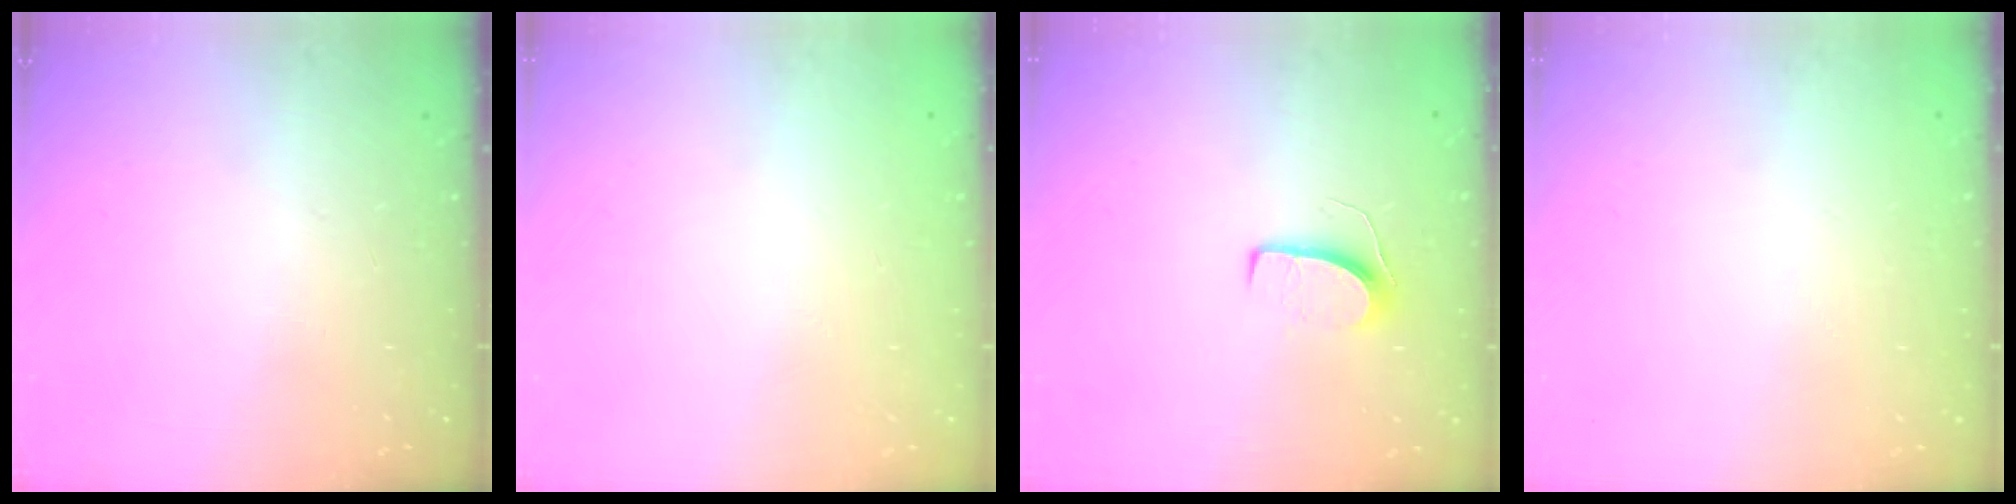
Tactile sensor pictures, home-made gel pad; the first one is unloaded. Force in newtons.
{"total": 0.0}
{"total": 6.5, "press": 6.5, "slide": 0.4}
{"total": 0.0}